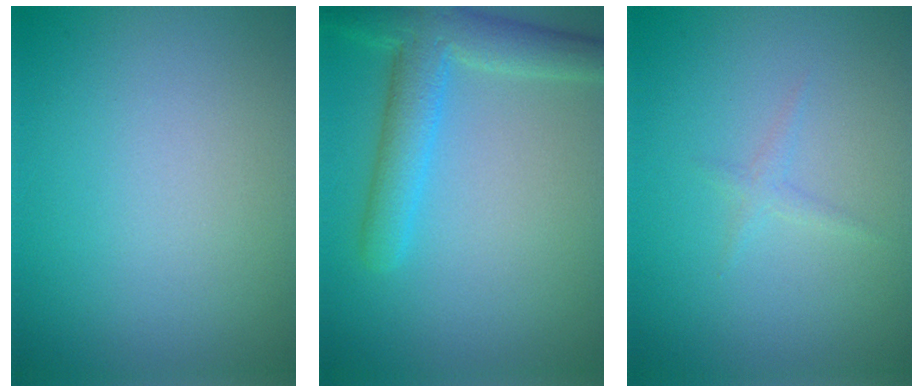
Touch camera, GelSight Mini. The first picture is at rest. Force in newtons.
{"total": 5.3, "press": 5.2, "slide": 0.4}
{"total": 0.8, "press": 0.8, "slide": 0.0}